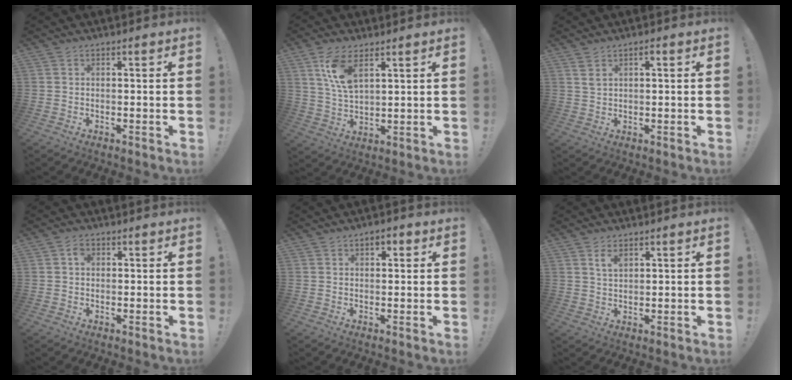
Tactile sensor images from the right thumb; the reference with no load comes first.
{"total": 9.7, "force": [5.2, 4.3, 7.0], "torque": [-0.139, -0.012, 0.096]}
{"total": 2.6, "force": [1.3, 1.2, 1.9], "torque": [-0.037, 0.001, 0.023]}
{"total": 2.1, "force": [0.3, 1.8, 1.1], "torque": [-0.013, 0.002, 0.000]}
{"total": 2.5, "force": [0.8, 1.6, 1.7], "torque": [-0.019, 0.001, 0.011]}
{"total": 3.6, "force": [2.4, 1.8, 2.0], "torque": [-0.029, -0.008, 0.042]}